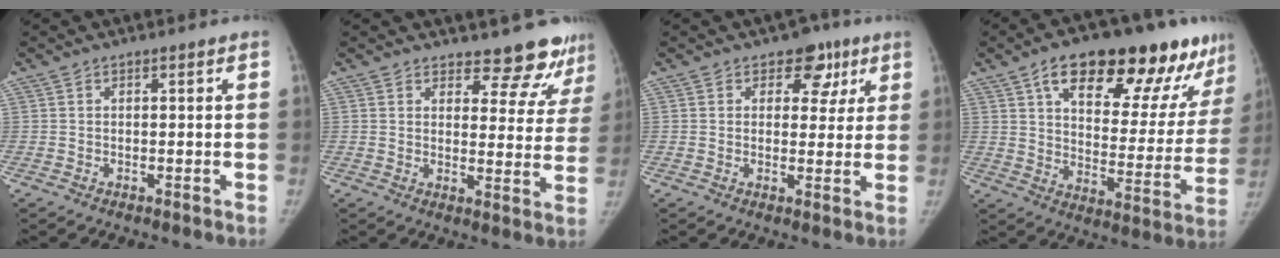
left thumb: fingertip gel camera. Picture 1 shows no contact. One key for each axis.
{"total": 11.0, "fx": 10.2, "fy": 3.7, "fz": 2.1, "tx": 0.020, "ty": -0.079, "tz": 0.109}
{"total": 6.3, "fx": 3.2, "fy": 4.6, "fz": 3.0, "tx": 0.006, "ty": -0.008, "tz": 0.037}
{"total": 26.4, "fx": 15.7, "fy": 10.6, "fz": 18.4, "tx": -0.216, "ty": -0.030, "tz": 0.233}